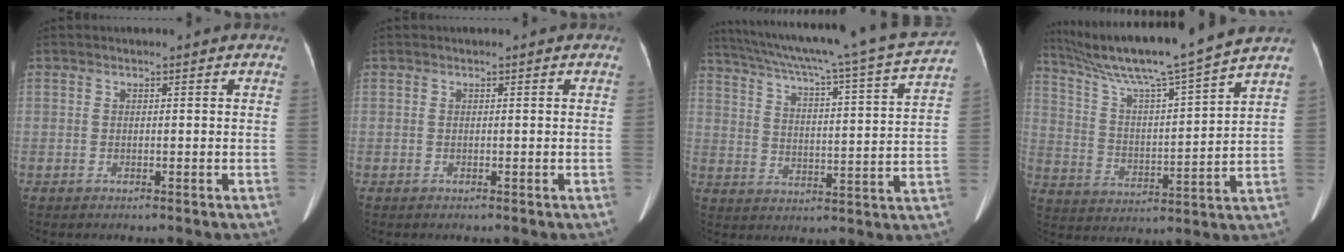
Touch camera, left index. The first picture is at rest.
{"total": 0.0}
{"total": 24.3, "force": [21.4, -0.6, 11.5], "torque": [-0.191, -0.032, 0.289]}
{"total": 18.0, "force": [15.4, -1.9, 9.1], "torque": [-0.165, -0.008, 0.251]}